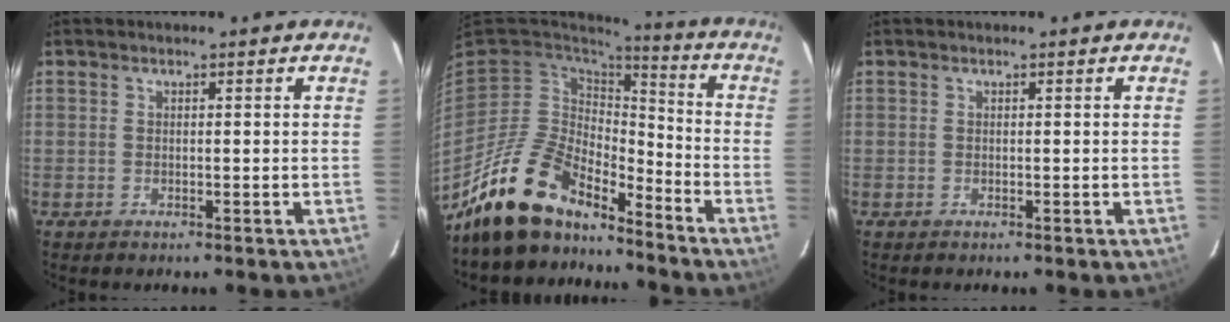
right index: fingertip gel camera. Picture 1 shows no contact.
{"total": 16.3, "force": [-13.6, 6.0, 6.7], "torque": [-0.148, -0.006, -0.246]}
{"total": 0.0}